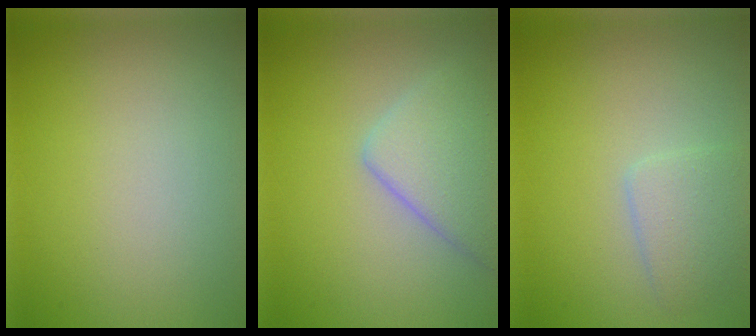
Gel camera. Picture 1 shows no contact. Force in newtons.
{"total": 4.5, "press": 4.5, "slide": 0.2}
{"total": 2.5, "press": 2.5, "slide": 0.1}